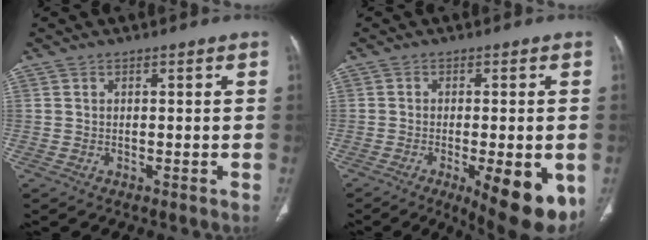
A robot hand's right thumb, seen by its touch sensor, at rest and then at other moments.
{"total": 13.9, "force": [-5.0, 4.6, 12.1], "torque": [-0.124, -0.012, -0.057]}